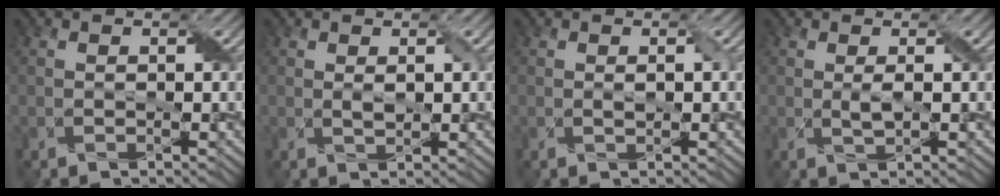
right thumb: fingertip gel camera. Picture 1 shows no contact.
{"total": 1.2, "force": [0.4, 0.3, 1.1], "torque": [-0.026, -0.001, 0.010]}
{"total": 1.0, "force": [0.2, 0.2, 1.0], "torque": [-0.018, 0.001, 0.002]}
{"total": 1.3, "force": [0.3, 0.1, 1.3], "torque": [-0.031, 0.003, 0.007]}